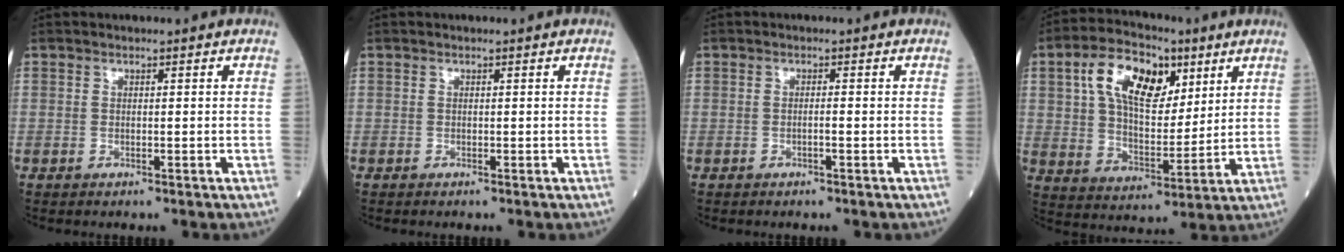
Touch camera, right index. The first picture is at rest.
{"total": 0.0}
{"total": 0.8, "force": [-0.4, -0.1, 0.7], "torque": [-0.012, 0.001, -0.007]}
{"total": 13.9, "force": [5.8, 7.3, 10.3], "torque": [-0.197, 0.025, 0.103]}